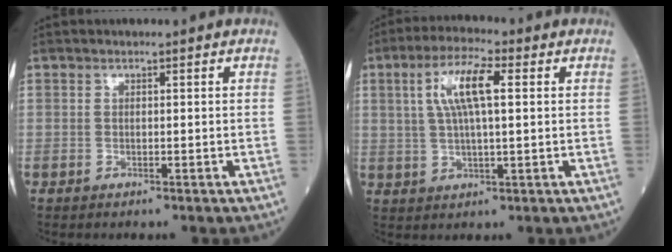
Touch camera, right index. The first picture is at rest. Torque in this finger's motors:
{"motor_torque": [0.35, -0.01, 0.22, 0.11]}